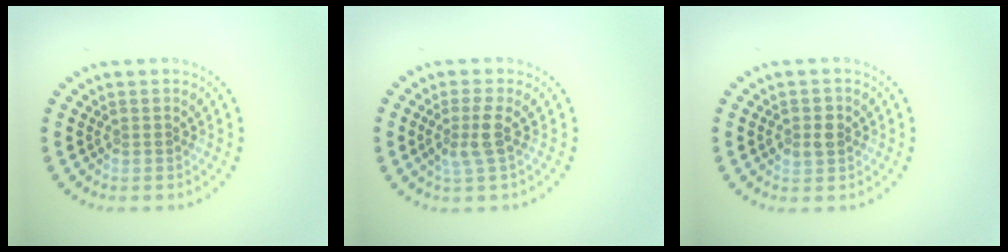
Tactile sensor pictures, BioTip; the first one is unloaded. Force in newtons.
{"total": 2.1, "press": 1.7, "slide": 1.2}
{"total": 1.7, "press": 1.7, "slide": 0.4}